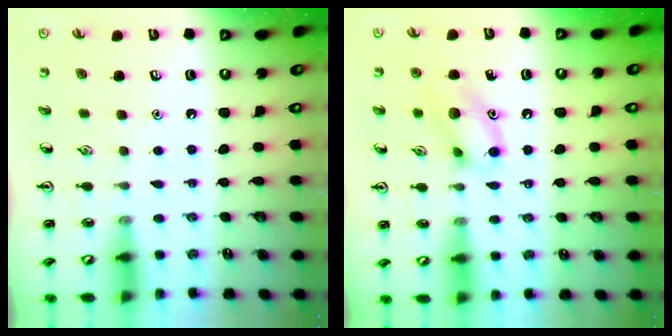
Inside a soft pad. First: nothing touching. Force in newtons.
{"total": 9.8, "press": 9.7, "slide": 1.2}